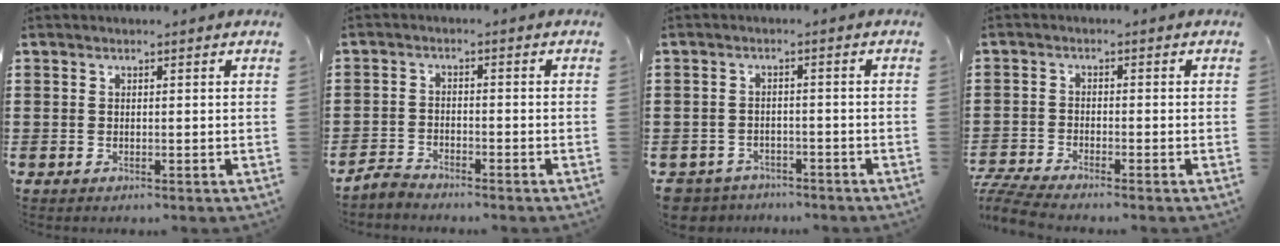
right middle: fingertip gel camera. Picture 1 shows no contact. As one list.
[{"total": 3.0, "force": [-3.0, 0.5, 0.1], "torque": [-0.015, 0.002, -0.065]}, {"total": 3.4, "force": [-3.3, 0.9, -0.2], "torque": [-0.012, -0.003, -0.075]}, {"total": 4.1, "force": [-3.9, 0.2, 1.2], "torque": [-0.049, -0.013, -0.087]}]